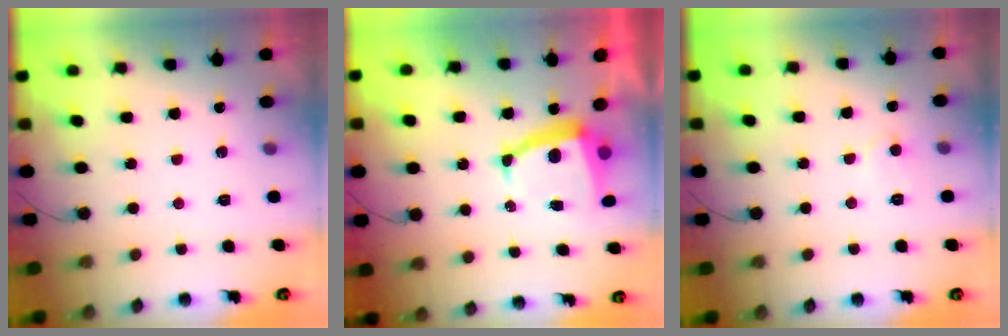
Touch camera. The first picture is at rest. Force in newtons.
{"total": 6.4, "press": 6.4, "slide": 0.4}
{"total": 5.6, "press": 5.6, "slide": 0.4}